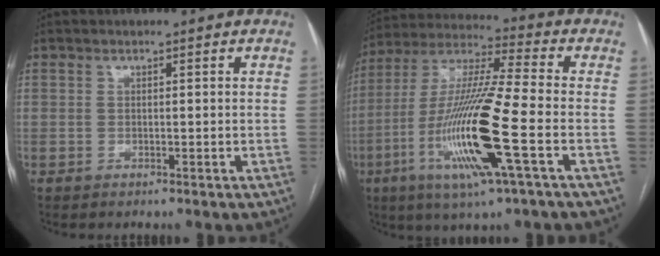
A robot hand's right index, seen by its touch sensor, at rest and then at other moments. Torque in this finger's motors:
{"motor_torque": [2.14, 0.00, 0.79, 0.21]}